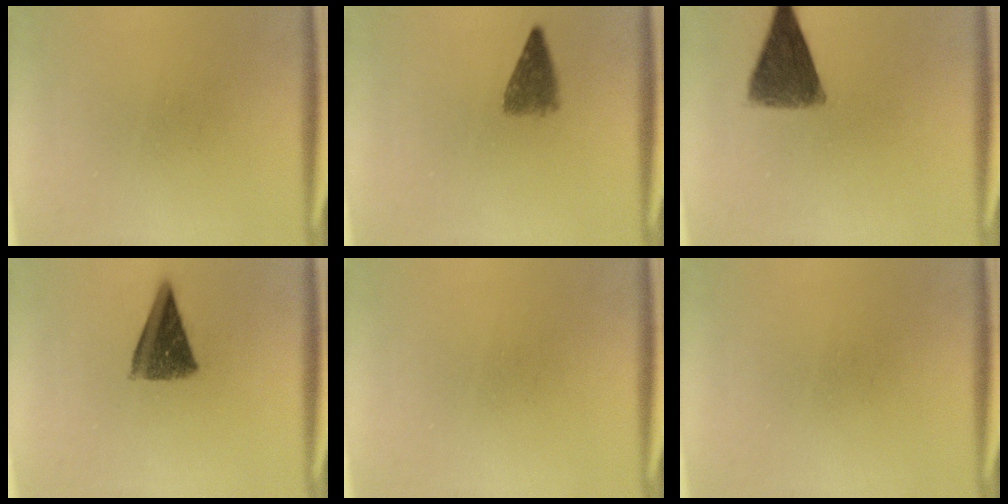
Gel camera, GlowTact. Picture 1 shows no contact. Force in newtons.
{"total": 3.9}
{"total": 9.0}
{"total": 9.5}
{"total": 0.0}
{"total": 0.0}